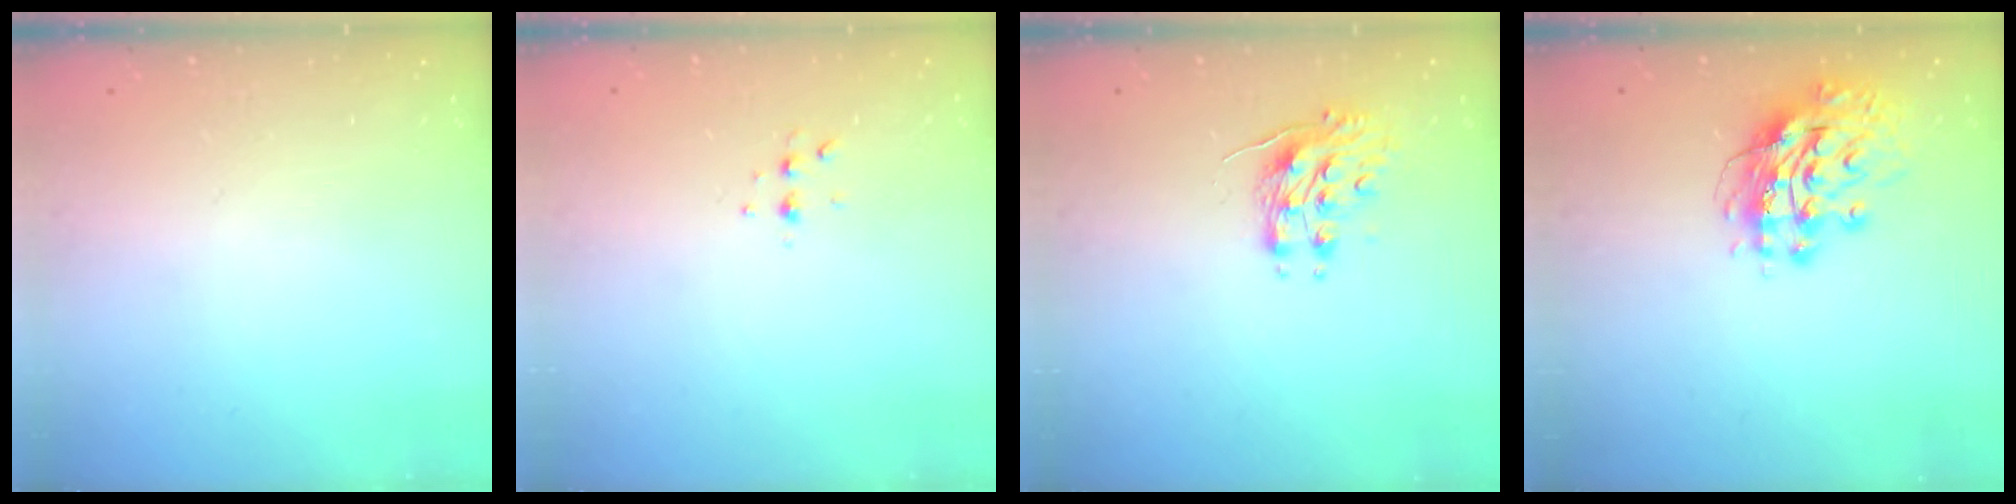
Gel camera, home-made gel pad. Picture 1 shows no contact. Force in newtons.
{"total": 3.6, "press": 3.5, "slide": 0.7}
{"total": 8.4, "press": 8.3, "slide": 0.4}
{"total": 13.5, "press": 13.4, "slide": 1.5}